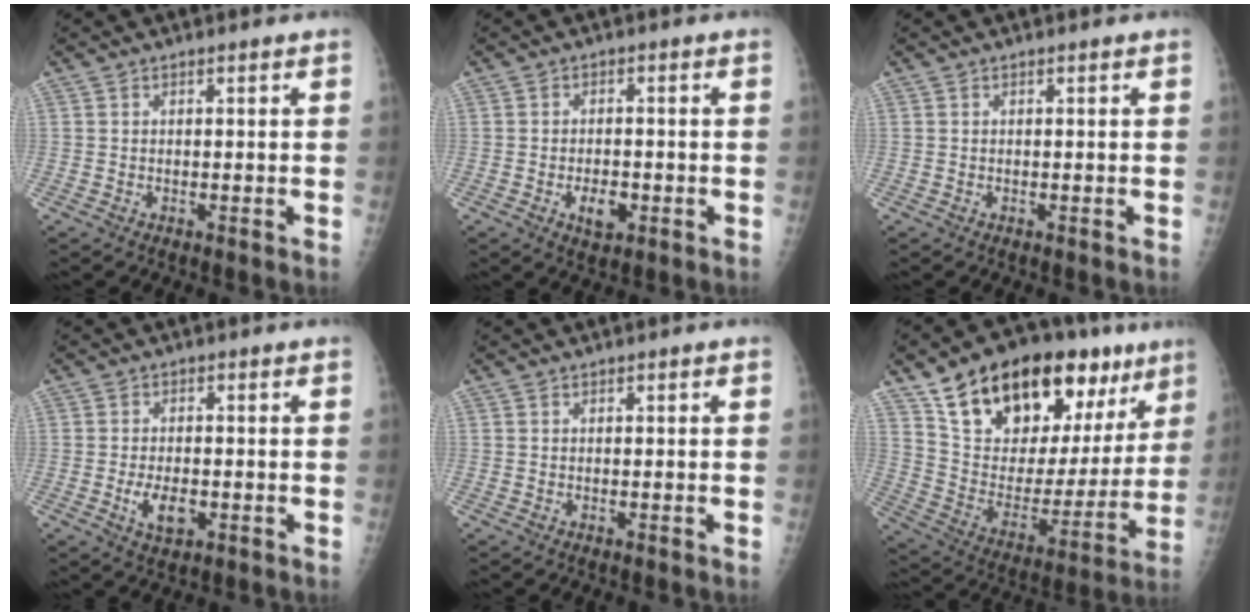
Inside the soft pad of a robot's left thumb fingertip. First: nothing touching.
{"total": 4.3, "force": [-1.5, 2.6, 3.0], "torque": [-0.037, 0.002, -0.020]}
{"total": 0.0}
{"total": 4.9, "force": [-1.4, 2.8, 3.8], "torque": [-0.064, 0.000, -0.020]}
{"total": 0.0}
{"total": 29.3, "force": [16.9, 14.4, 19.2], "torque": [-0.263, -0.024, 0.276]}